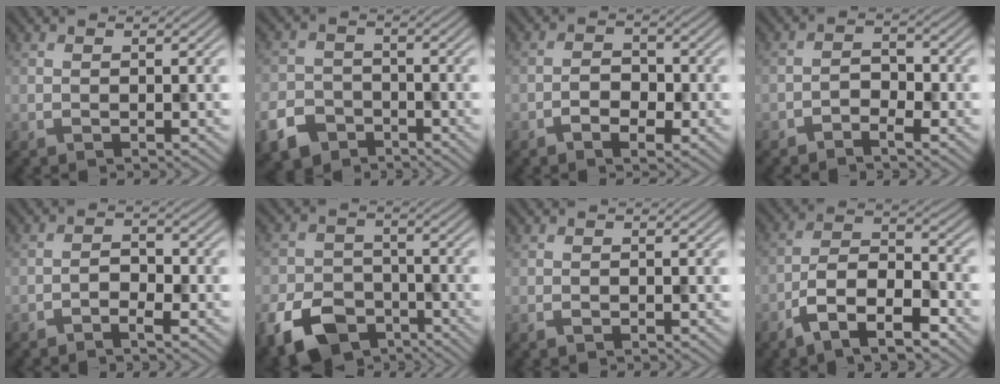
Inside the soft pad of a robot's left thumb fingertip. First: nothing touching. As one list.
[{"total": 6.1, "force": [-4.0, 4.1, 2.2], "torque": [-0.057, -0.008, -0.084]}, {"total": 3.2, "force": [-1.6, 1.9, 2.0], "torque": [-0.032, 0.005, -0.032]}, {"total": 2.4, "force": [-1.7, 1.1, 1.3], "torque": [-0.020, 0.008, -0.039]}, {"total": 2.3, "force": [-1.5, 1.0, 1.5], "torque": [-0.023, 0.007, -0.033]}, {"total": 9.8, "force": [-5.7, 6.3, 4.9], "torque": [-0.117, -0.021, -0.111]}, {"total": 0.6, "force": [-0.3, 0.4, 0.3], "torque": [-0.009, -0.001, -0.006]}, {"total": 8.5, "force": [-5.3, 3.1, 5.9], "torque": [-0.104, 0.008, -0.113]}]